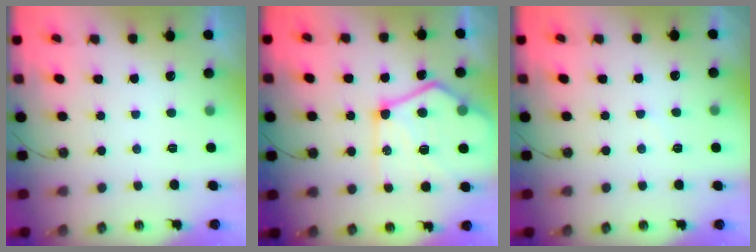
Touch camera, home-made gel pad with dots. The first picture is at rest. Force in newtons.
{"total": 21.8, "press": 21.7, "slide": 2.0}
{"total": 3.8, "press": 3.8, "slide": 0.6}